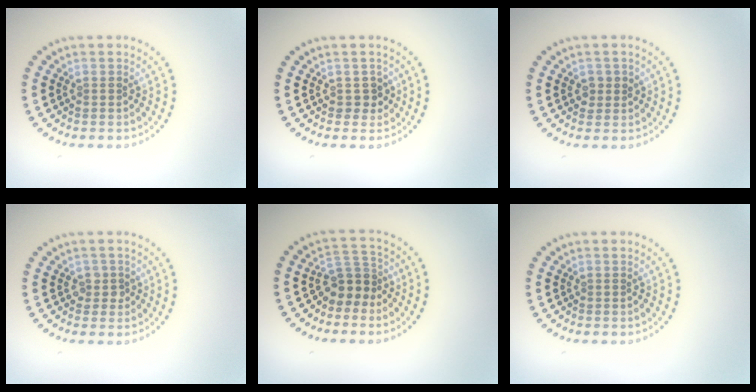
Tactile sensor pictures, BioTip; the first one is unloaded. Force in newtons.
{"total": 1.2, "press": 1.1, "slide": 0.5}
{"total": 1.3, "press": 1.2, "slide": 0.4}
{"total": 1.1, "press": 1.0, "slide": 0.5}
{"total": 2.8, "press": 2.3, "slide": 1.7}
{"total": 0.0}